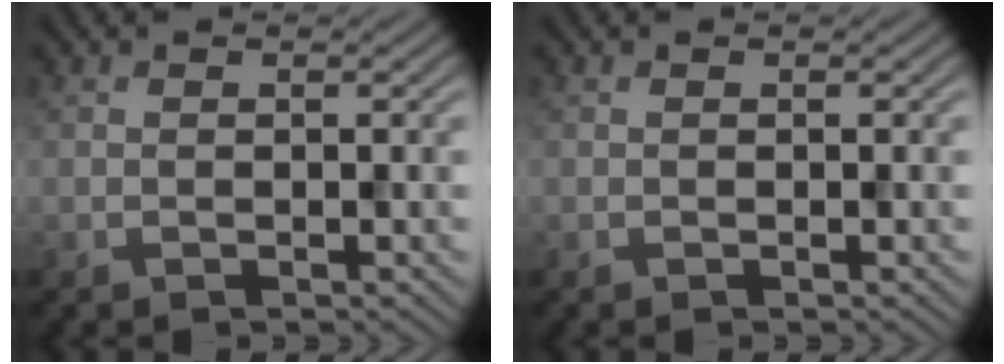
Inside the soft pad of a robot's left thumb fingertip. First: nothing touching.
{"total": 0.0}